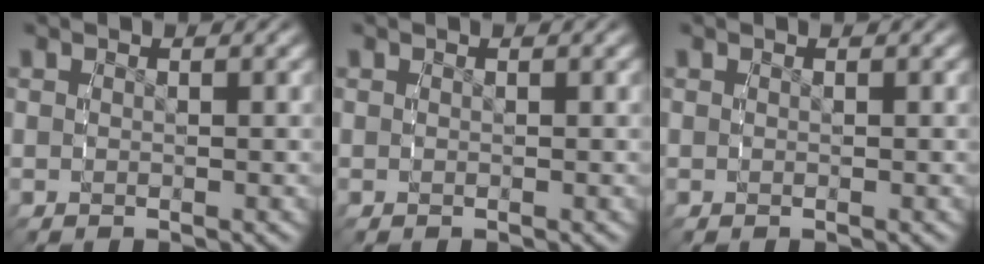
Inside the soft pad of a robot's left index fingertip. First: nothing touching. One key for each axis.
{"total": 0.0}
{"total": 0.0}